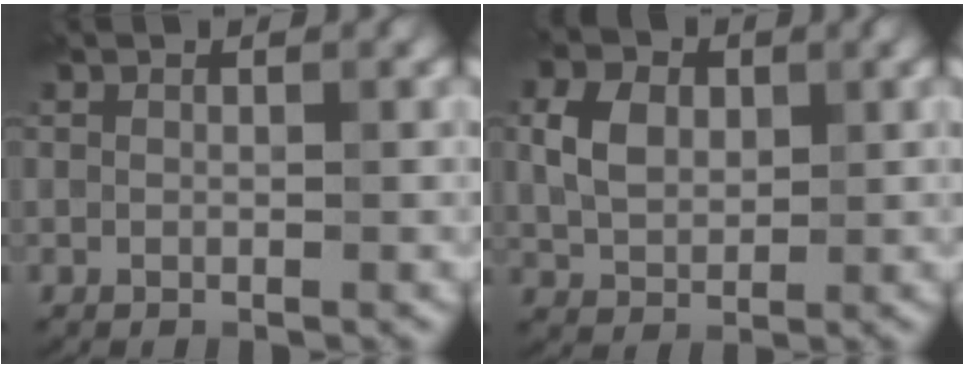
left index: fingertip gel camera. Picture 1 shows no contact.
{"total": 4.1, "force": [0.9, 3.0, 2.5], "torque": [-0.058, 0.004, 0.014]}